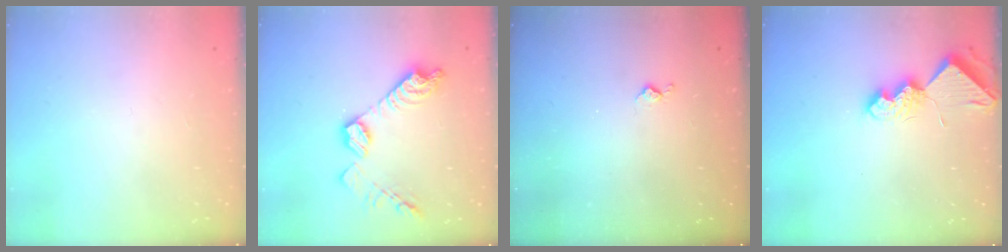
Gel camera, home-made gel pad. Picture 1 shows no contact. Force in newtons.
{"total": 14.1, "press": 14.1, "slide": 0.8}
{"total": 3.6, "press": 3.6, "slide": 0.5}
{"total": 10.0, "press": 9.9, "slide": 1.0}